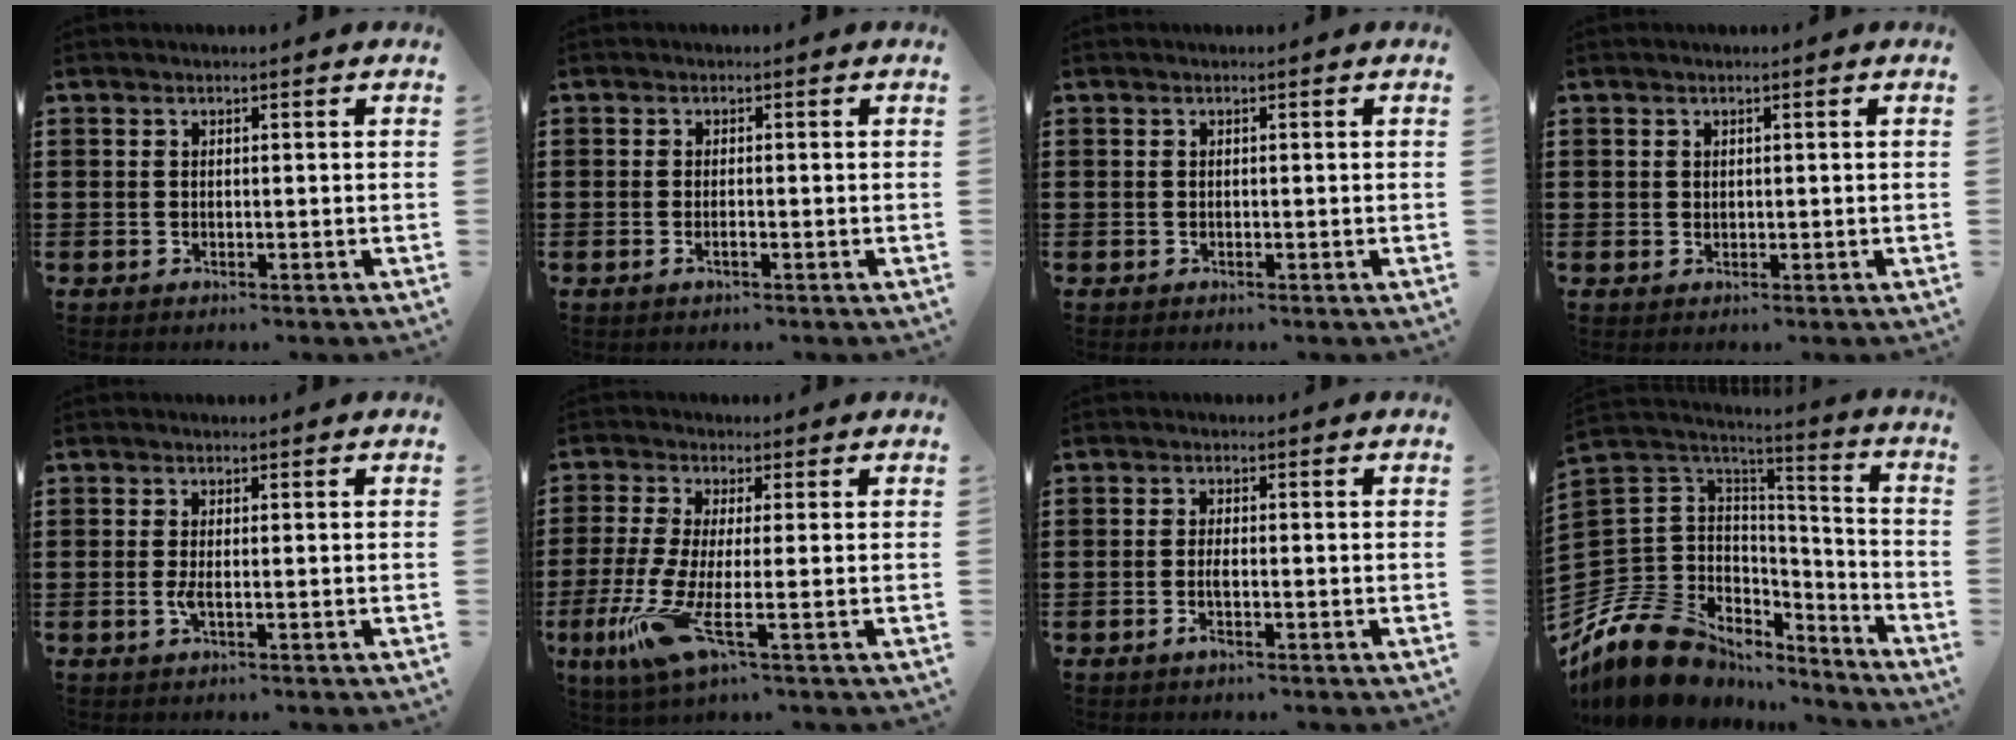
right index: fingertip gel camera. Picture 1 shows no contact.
{"total": 0.9, "force": [-0.4, 0.1, 0.8], "torque": [-0.014, -0.003, -0.007]}
{"total": 0.0}
{"total": 0.7, "force": [0.4, 0.5, -0.1], "torque": [-0.001, 0.002, 0.009]}
{"total": 1.6, "force": [-0.4, 0.2, 1.6], "torque": [-0.038, -0.006, -0.008]}
{"total": 8.4, "force": [-2.4, 0.6, 8.0], "torque": [-0.186, -0.027, -0.048]}
{"total": 1.8, "force": [-0.8, 0.4, 1.6], "torque": [-0.037, -0.003, -0.017]}
{"total": 12.8, "force": [-8.4, 8.9, 3.9], "torque": [-0.124, 0.018, -0.157]}